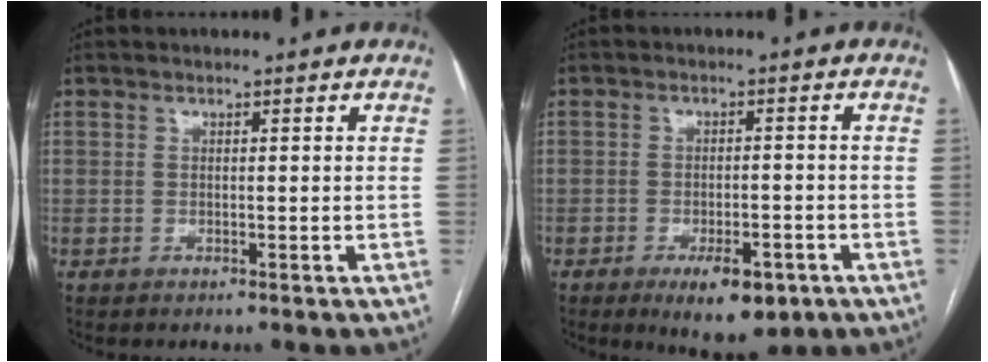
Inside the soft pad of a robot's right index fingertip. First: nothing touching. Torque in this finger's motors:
{"motor_torque": [0.49, -0.10, 0.33, 0.06]}